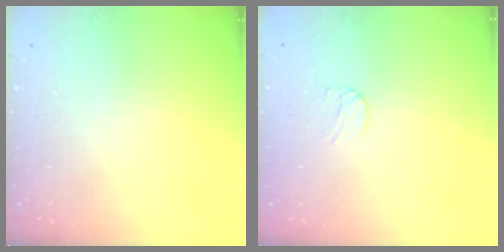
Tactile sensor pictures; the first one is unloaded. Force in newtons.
{"total": 4.2, "press": 4.2, "slide": 0.3}